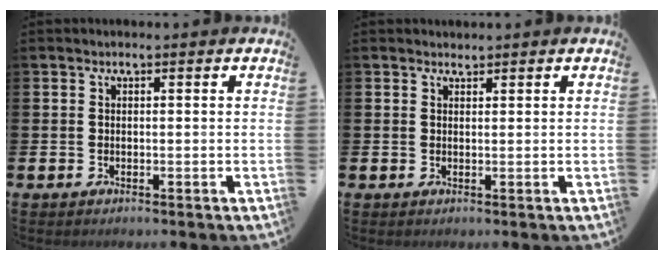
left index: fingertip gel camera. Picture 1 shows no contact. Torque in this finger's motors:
{"motor_torque": [-0.02, 0.02, -0.05, -0.01]}